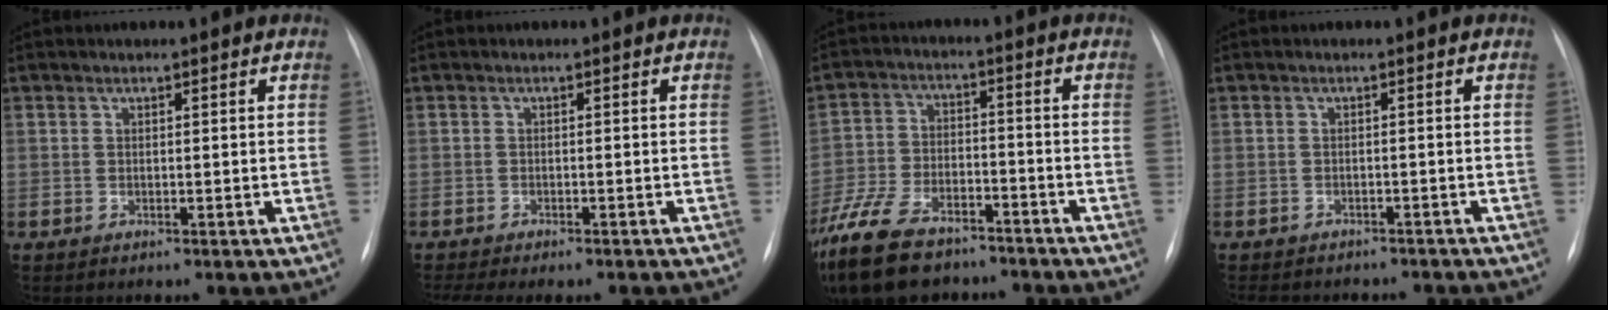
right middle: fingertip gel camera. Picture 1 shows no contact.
{"total": 6.7, "force": [-5.8, 1.2, 3.2], "torque": [-0.040, 0.003, -0.080]}
{"total": 18.1, "force": [-13.2, 8.1, 9.3], "torque": [-0.243, -0.019, -0.227]}
{"total": 10.2, "force": [-9.1, 3.5, 3.2], "torque": [-0.056, 0.004, -0.104]}